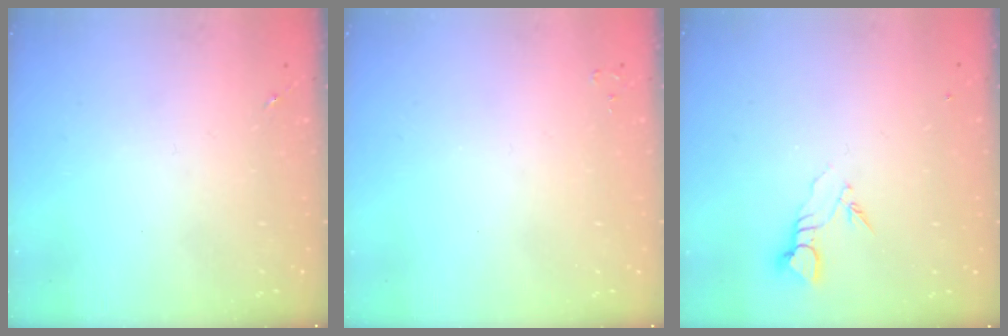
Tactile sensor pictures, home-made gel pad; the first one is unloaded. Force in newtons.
{"total": 2.0, "press": 2.0, "slide": 0.3}
{"total": 3.7, "press": 3.6, "slide": 0.4}